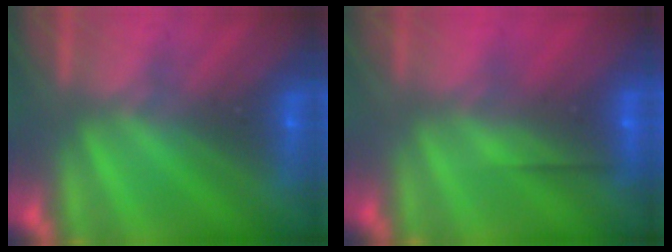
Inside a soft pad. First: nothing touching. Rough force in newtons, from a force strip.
{"total": 2.6}